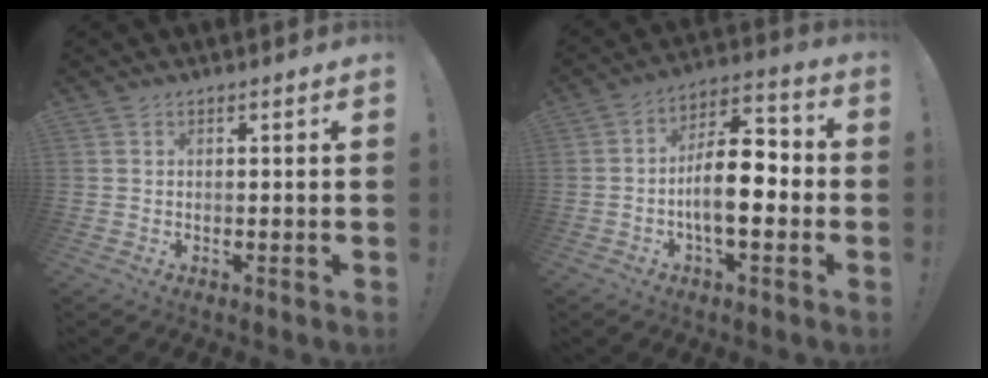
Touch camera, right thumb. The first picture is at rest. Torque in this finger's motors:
{"motor_torque": [1.56, 2.23, 0.91, -0.91, 0.07]}